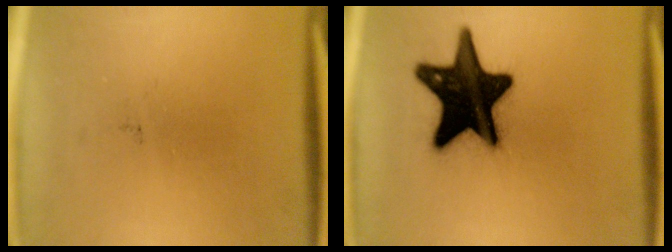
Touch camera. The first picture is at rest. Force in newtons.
{"total": 19.9}